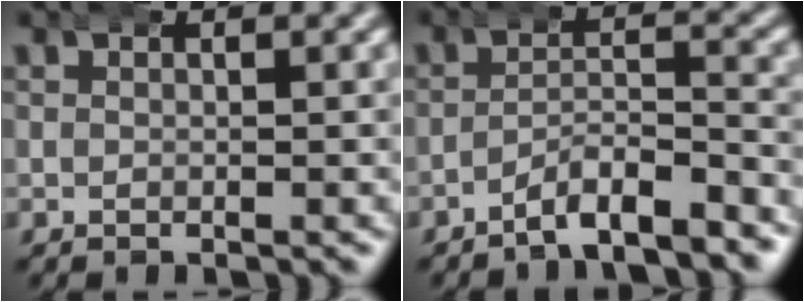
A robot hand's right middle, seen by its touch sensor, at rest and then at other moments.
{"total": 5.7, "force": [-4.9, 1.7, 2.3], "torque": [-0.023, -0.004, -0.084]}